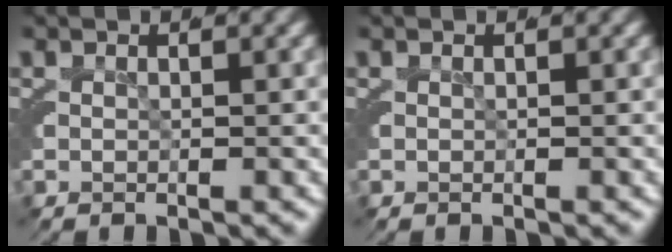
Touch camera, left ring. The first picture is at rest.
{"total": 0.0}